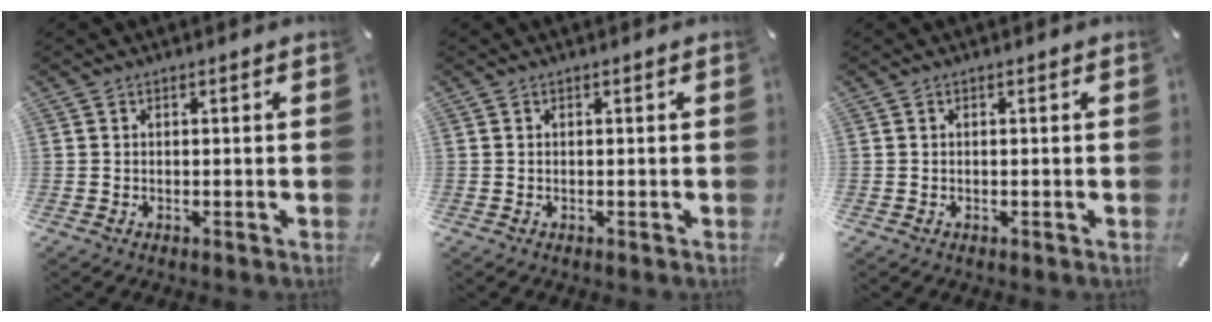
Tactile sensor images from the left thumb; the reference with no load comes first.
{"total": 0.0}
{"total": 0.0}